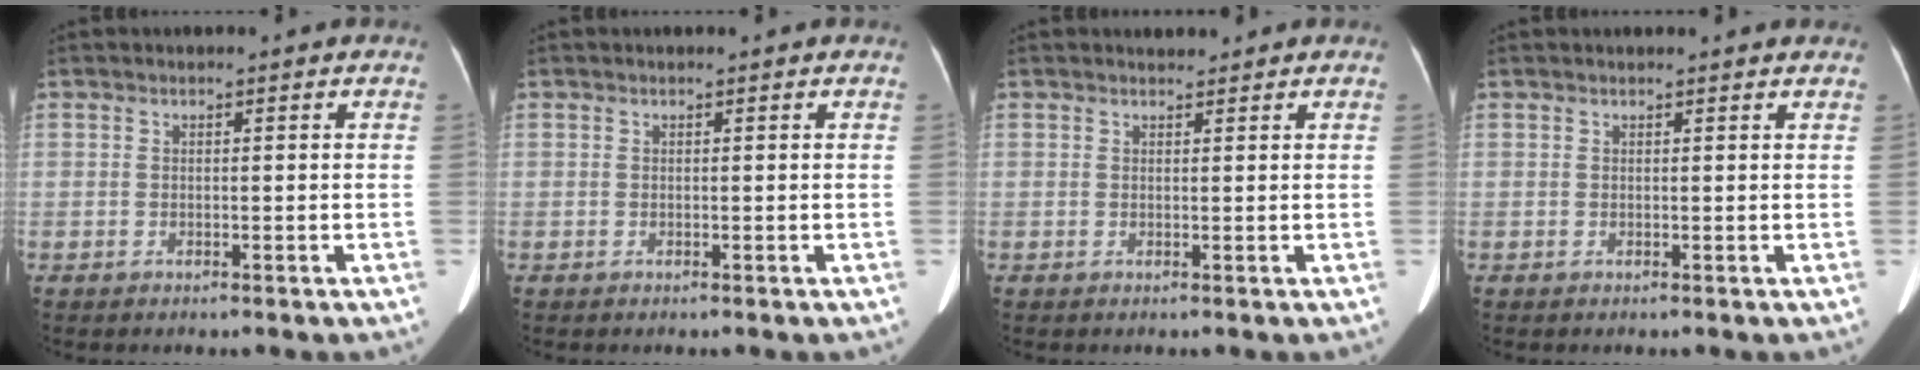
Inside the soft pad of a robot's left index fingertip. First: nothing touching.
{"total": 0.0}
{"total": 1.1, "force": [1.0, 0.4, 0.1], "torque": [-0.008, 0.001, 0.016]}
{"total": 3.0, "force": [2.9, 0.3, 0.7], "torque": [-0.013, 0.012, 0.027]}